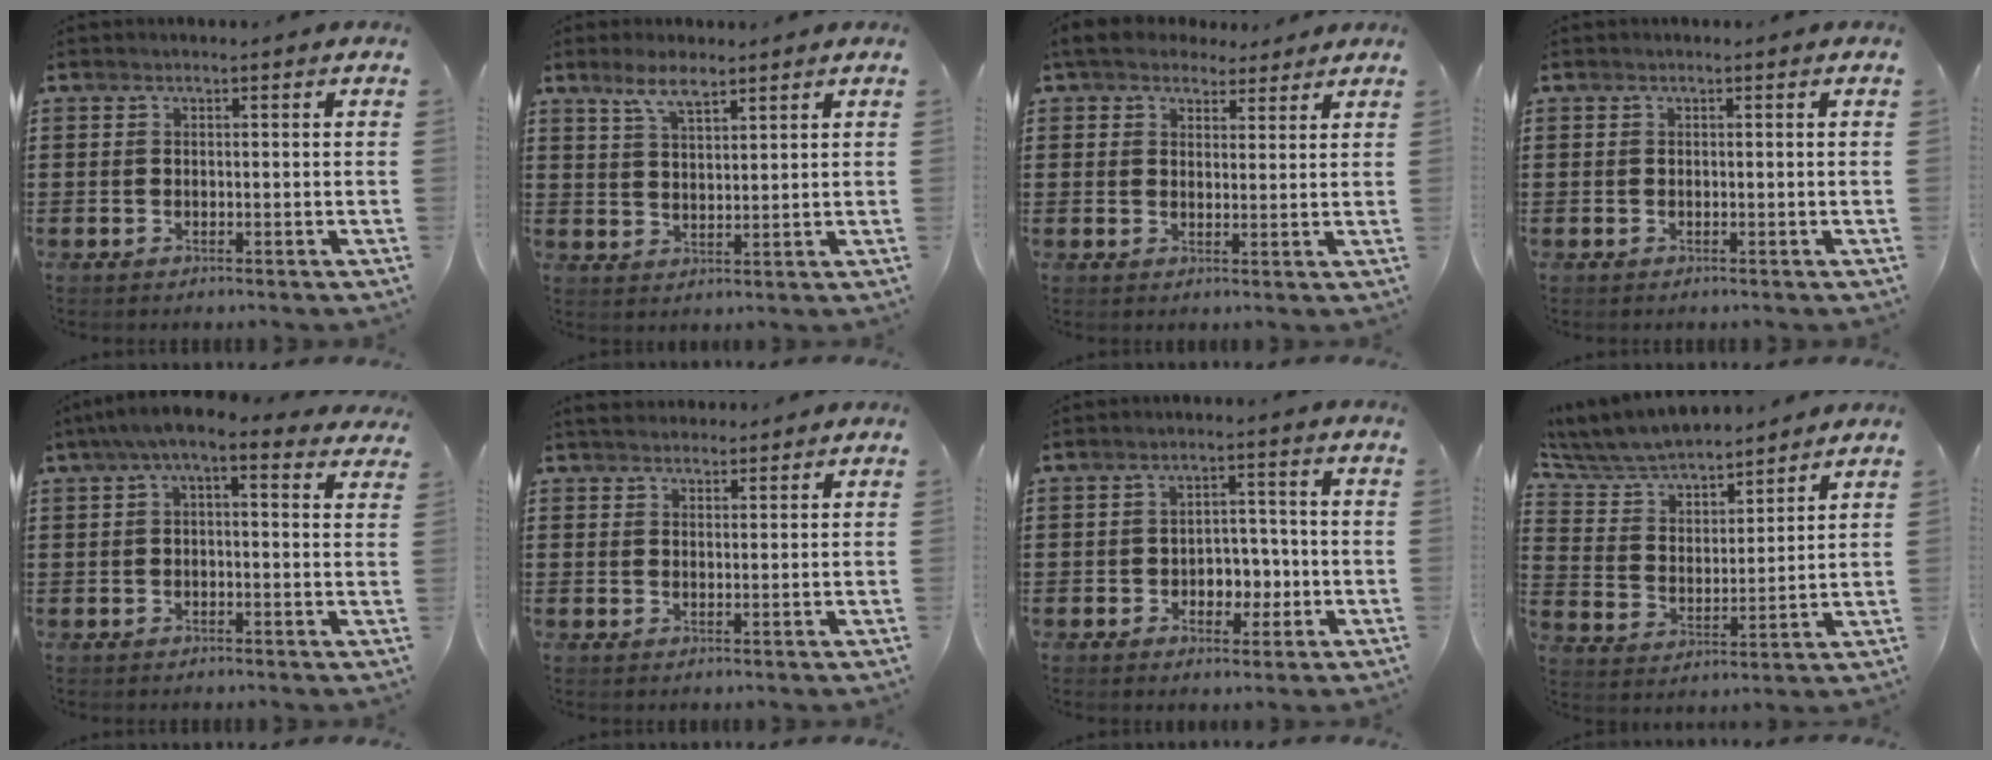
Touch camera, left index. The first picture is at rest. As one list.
[{"total": 4.9, "force": [3.6, 1.4, 3.0], "torque": [-0.068, 0.003, 0.065]}, {"total": 4.9, "force": [4.1, 2.3, 1.5], "torque": [-0.045, 0.004, 0.078]}, {"total": 0.0}, {"total": 4.7, "force": [2.4, 1.1, 3.9], "torque": [-0.080, 0.002, 0.039]}, {"total": 2.7, "force": [2.6, 0.9, 0.2], "torque": [-0.011, 0.001, 0.050]}, {"total": 4.4, "force": [-1.1, 3.4, 2.6], "torque": [-0.041, 0.002, -0.028]}, {"total": 6.7, "force": [6.4, 1.2, 1.7], "torque": [-0.065, -0.039, 0.109]}]